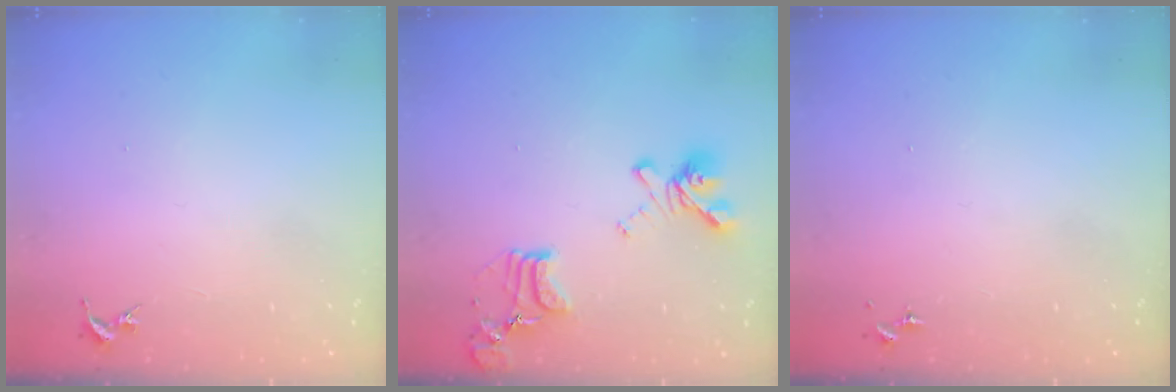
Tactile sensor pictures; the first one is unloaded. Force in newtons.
{"total": 16.9, "press": 16.8, "slide": 1.2}
{"total": 0.0}